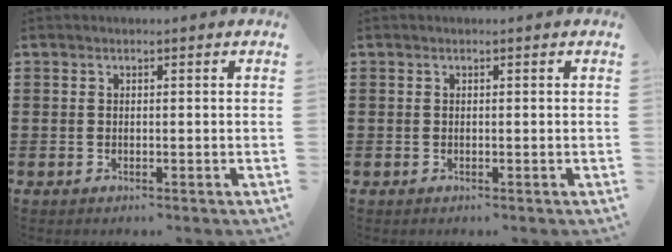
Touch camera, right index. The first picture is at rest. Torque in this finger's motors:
{"motor_torque": [-0.89, 1.25, 0.00, 0.00]}